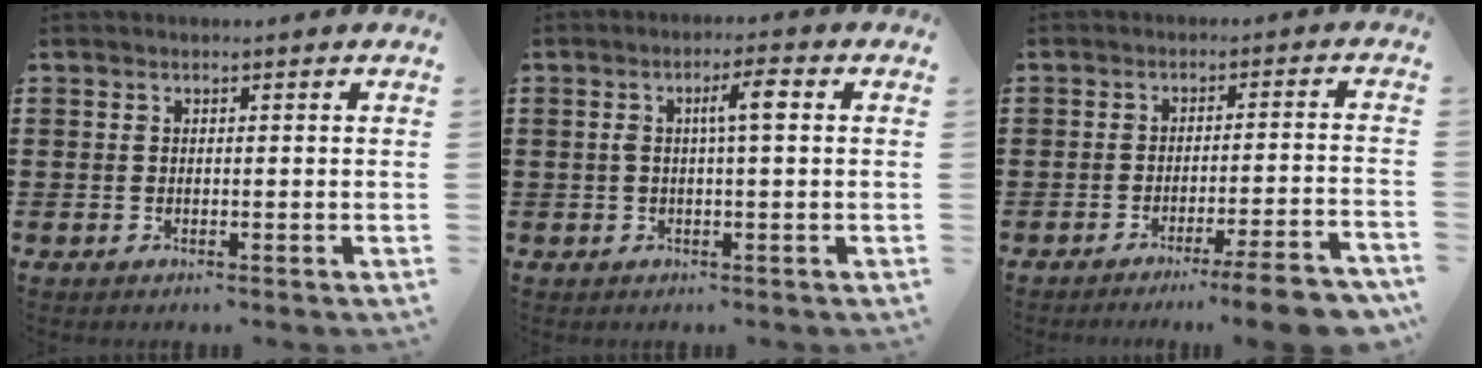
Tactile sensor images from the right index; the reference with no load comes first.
{"total": 4.1, "force": [0.6, 0.7, 4.0], "torque": [-0.067, 0.004, 0.004]}
{"total": 6.1, "force": [-4.9, -0.5, 3.6], "torque": [-0.055, -0.014, -0.090]}